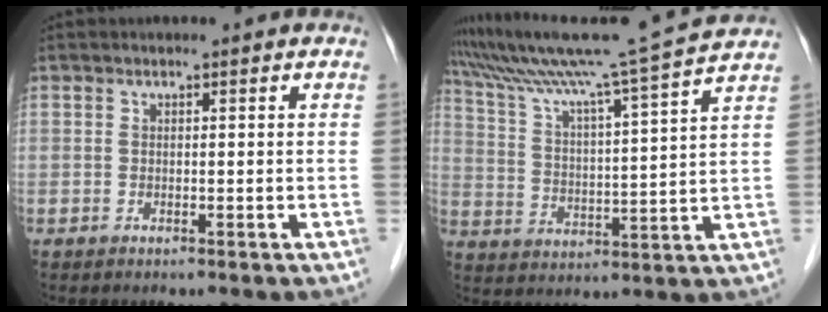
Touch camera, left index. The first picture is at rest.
{"total": 18.3, "force": [16.1, -3.2, 8.0], "torque": [-0.147, -0.028, 0.242]}